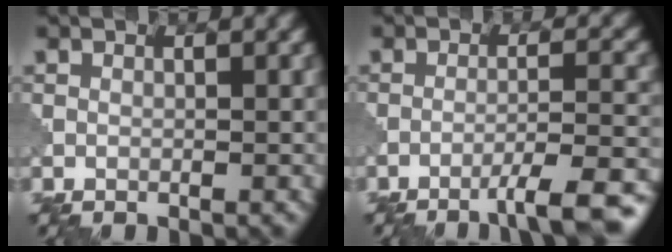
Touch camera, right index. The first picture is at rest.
{"total": 7.0, "force": [-4.9, 0.9, 4.9], "torque": [-0.063, 0.007, -0.073]}